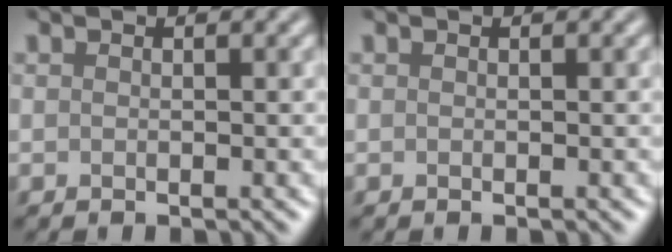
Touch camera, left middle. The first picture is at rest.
{"total": 0.0}